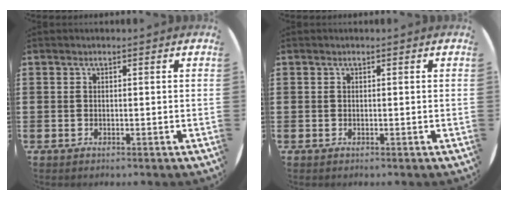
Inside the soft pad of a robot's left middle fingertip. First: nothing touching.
{"total": 0.0}